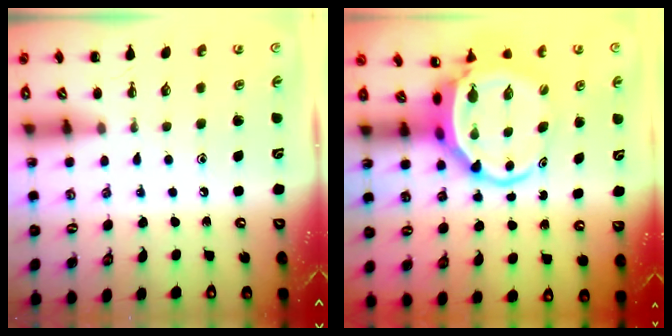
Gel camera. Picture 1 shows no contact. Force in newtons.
{"total": 6.3, "press": 6.2, "slide": 1.5}